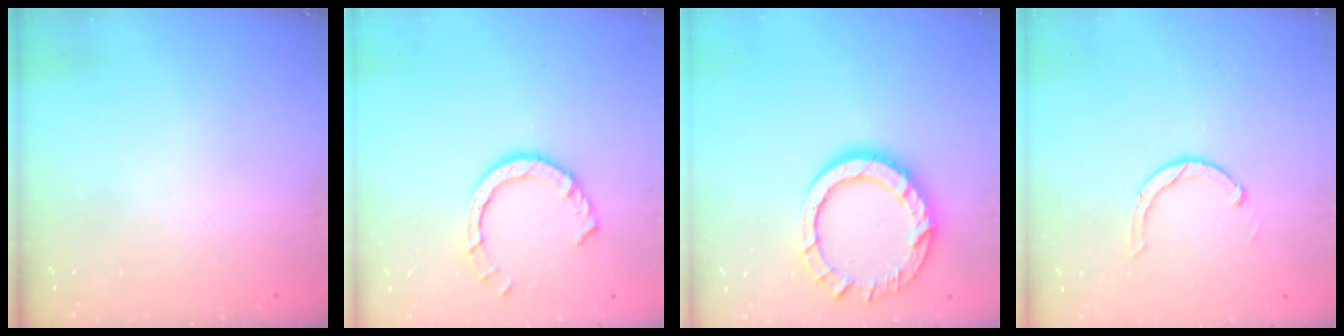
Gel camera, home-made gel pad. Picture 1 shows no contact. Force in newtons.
{"total": 8.0, "press": 7.9, "slide": 0.9}
{"total": 12.9, "press": 12.8, "slide": 1.4}
{"total": 2.9, "press": 2.9, "slide": 0.4}